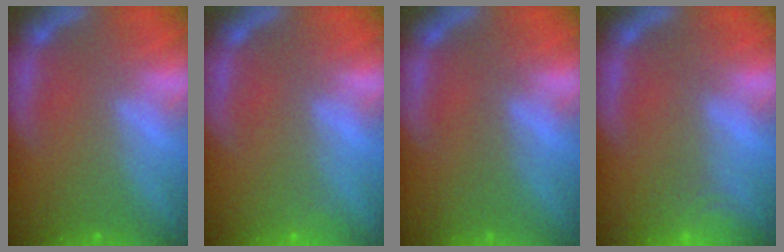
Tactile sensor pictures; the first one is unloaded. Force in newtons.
{"total": 0.9}
{"total": 0.0}
{"total": 3.5}